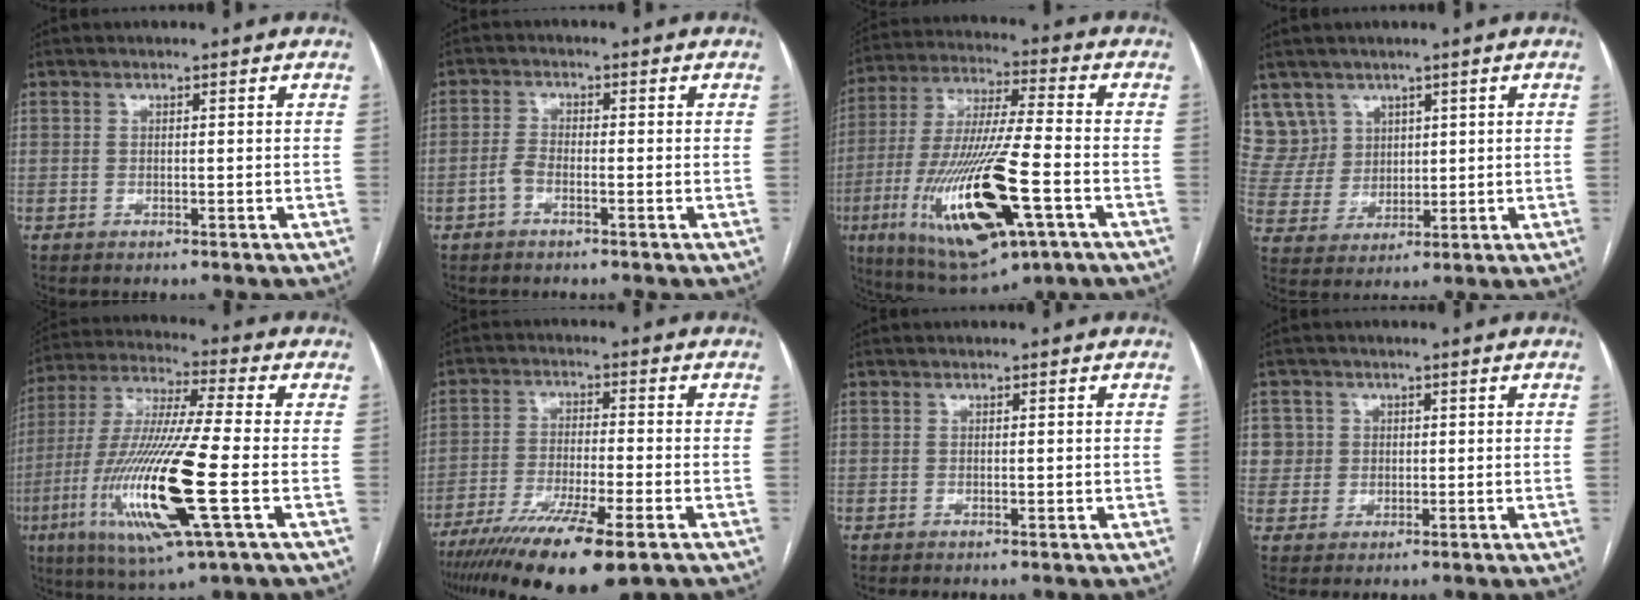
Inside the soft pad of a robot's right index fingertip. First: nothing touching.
{"total": 2.2, "force": [-1.1, 0.9, 1.7], "torque": [-0.036, 0.008, -0.023]}
{"total": 22.0, "force": [-7.9, 3.9, 20.2], "torque": [-0.426, -0.041, -0.129]}
{"total": 7.6, "force": [4.9, 5.8, -0.1], "torque": [-0.001, 0.020, 0.111]}
{"total": 20.1, "force": [-5.5, 1.2, 19.3], "torque": [-0.419, -0.030, -0.103]}
{"total": 15.2, "force": [-9.8, 1.6, 11.5], "torque": [-0.200, -0.039, -0.163]}
{"total": 0.6, "force": [0.0, 0.3, 0.5], "torque": [-0.009, -0.001, 0.003]}
{"total": 5.3, "force": [1.3, 5.1, 0.0], "torque": [0.014, 0.013, 0.029]}